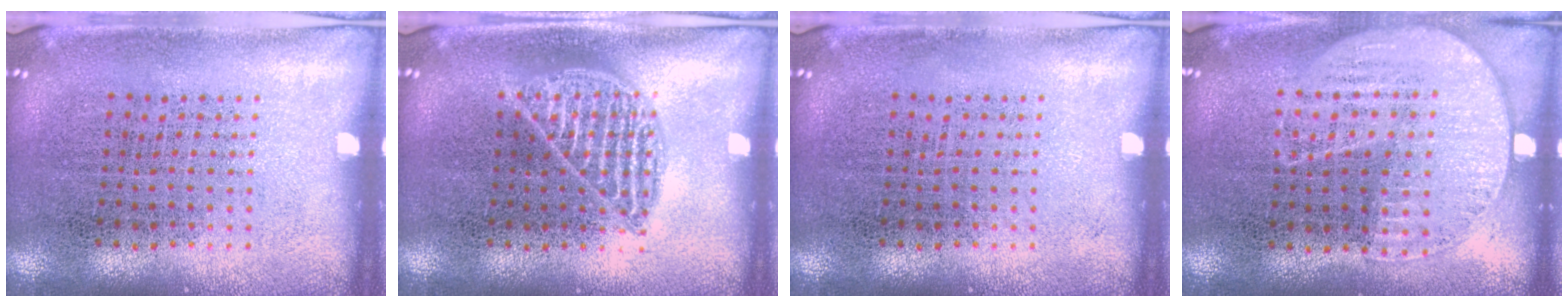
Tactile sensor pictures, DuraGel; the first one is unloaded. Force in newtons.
{"total": 0.9, "press": 0.9, "slide": 0.1}
{"total": 0.0}
{"total": 1.1, "press": 1.0, "slide": 0.5}